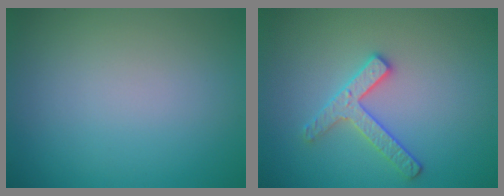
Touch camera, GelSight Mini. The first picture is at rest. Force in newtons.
{"total": 2.6, "press": 2.5, "slide": 0.4}